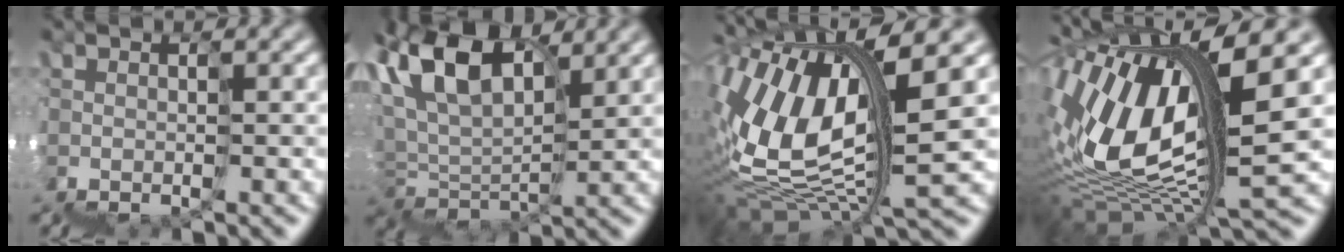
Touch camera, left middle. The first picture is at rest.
{"total": 5.4, "force": [5.3, 1.1, 0.5], "torque": [-0.023, 0.046, 0.079]}
{"total": 6.4, "force": [4.6, 1.2, 4.2], "torque": [-0.116, 0.031, 0.073]}
{"total": 7.3, "force": [4.7, 1.7, 5.3], "torque": [-0.135, 0.029, 0.073]}